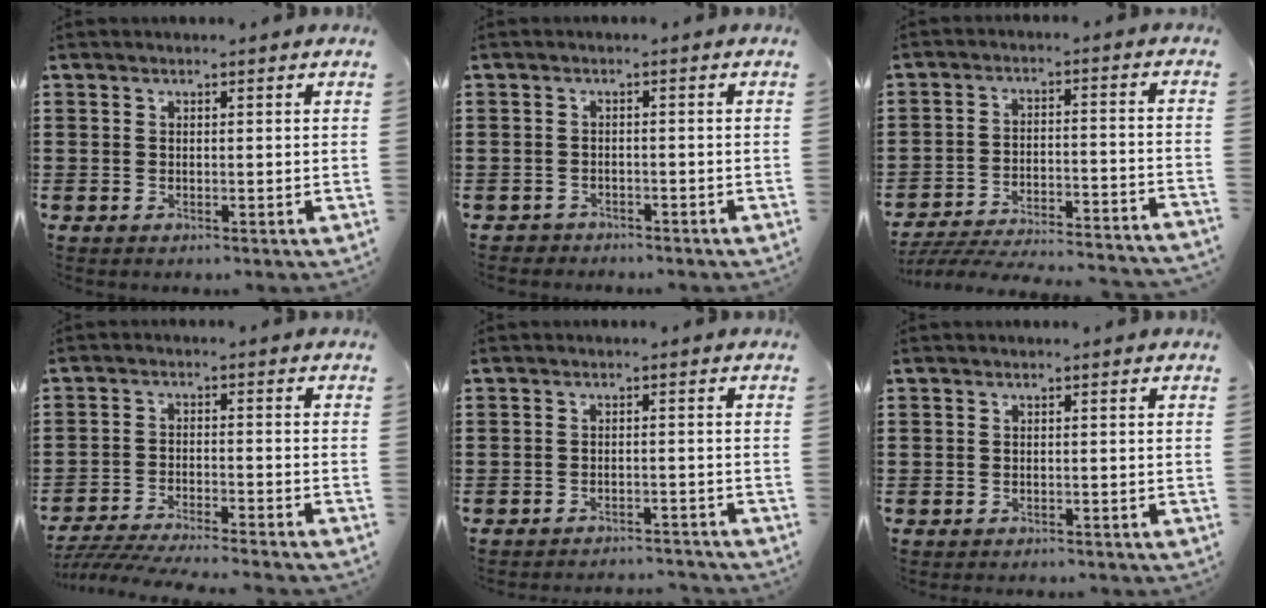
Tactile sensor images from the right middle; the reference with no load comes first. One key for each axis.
{"total": 1.5, "fx": -1.4, "fy": 0.3, "fz": -0.2, "tx": -0.002, "ty": 0.001, "tz": -0.033}
{"total": 5.3, "fx": -5.1, "fy": 0.0, "fz": 1.4, "tx": -0.037, "ty": -0.009, "tz": -0.108}
{"total": 4.7, "fx": -4.6, "fy": -0.2, "fz": 1.2, "tx": -0.026, "ty": -0.009, "tz": -0.093}
{"total": 2.3, "fx": -2.3, "fy": 0.0, "fz": 0.1, "tx": -0.007, "ty": 0.001, "tz": -0.049}
{"total": 0.7, "fx": -0.7, "fy": 0.1, "fz": 0.0, "tx": -0.001, "ty": 0.001, "tz": -0.015}